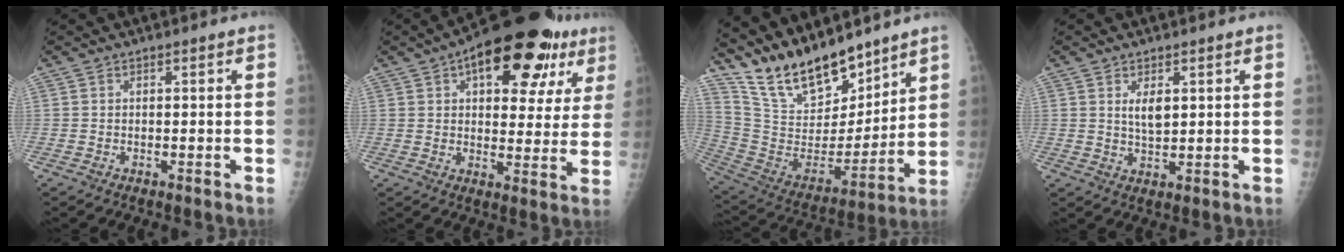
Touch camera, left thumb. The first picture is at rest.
{"total": 22.3, "force": [11.0, 10.5, 16.3], "torque": [-0.189, 0.002, 0.152]}
{"total": 20.1, "force": [16.8, 6.9, 8.5], "torque": [-0.115, -0.092, 0.314]}
{"total": 3.5, "force": [1.3, 1.6, 2.8], "torque": [-0.042, -0.015, 0.029]}